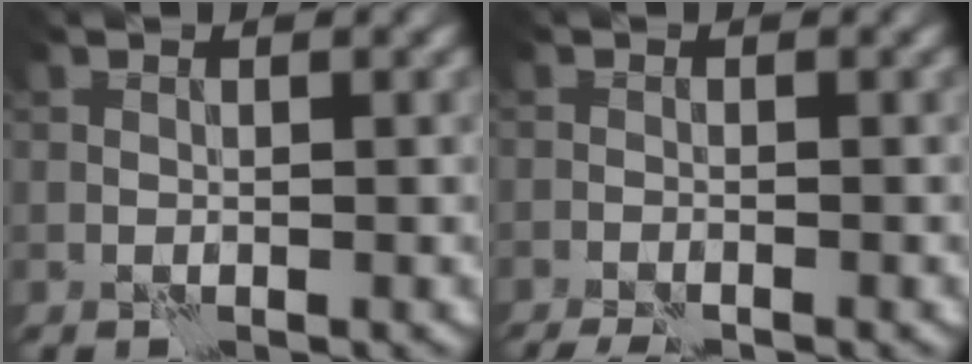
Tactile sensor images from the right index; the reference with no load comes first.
{"total": 2.9, "force": [-2.5, 0.3, 1.4], "torque": [-0.036, -0.009, -0.047]}